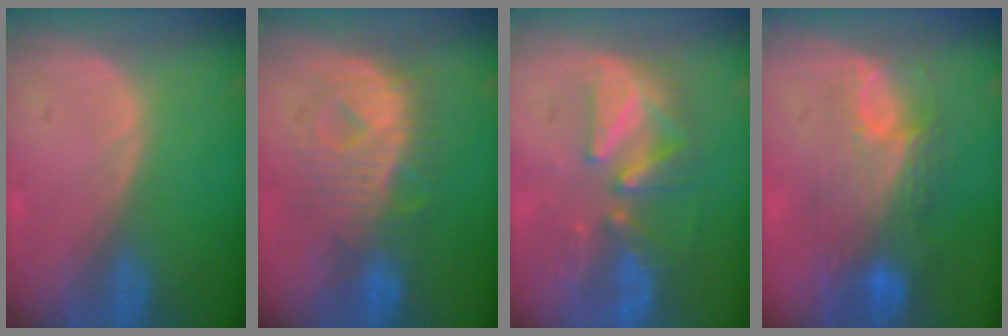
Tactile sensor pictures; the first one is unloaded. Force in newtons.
{"total": 8.4, "press": 8.4, "slide": 0.1}
{"total": 8.3, "press": 8.1, "slide": 2.0}
{"total": 9.1, "press": 8.5, "slide": 3.4}